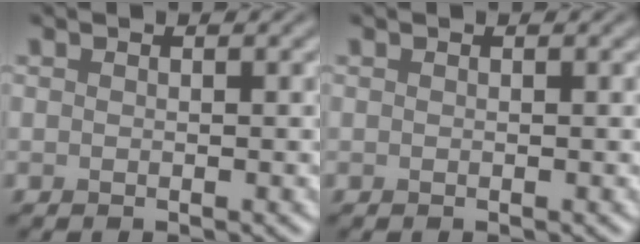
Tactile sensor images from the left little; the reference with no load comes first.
{"total": 0.0}